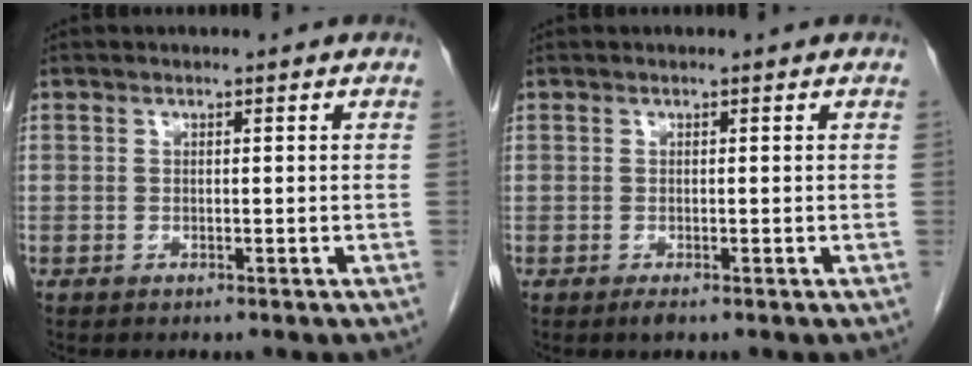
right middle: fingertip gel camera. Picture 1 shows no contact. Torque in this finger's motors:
{"motor_torque": [0.57, -0.05, 0.03, 0.02]}